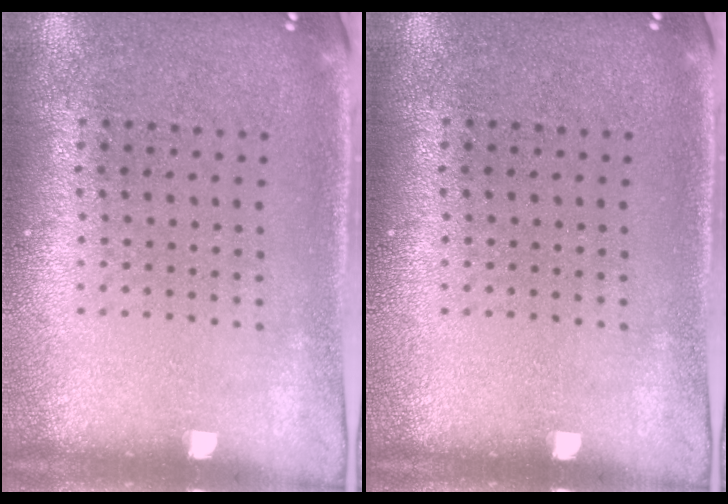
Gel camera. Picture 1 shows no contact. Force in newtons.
{"total": 0.0}